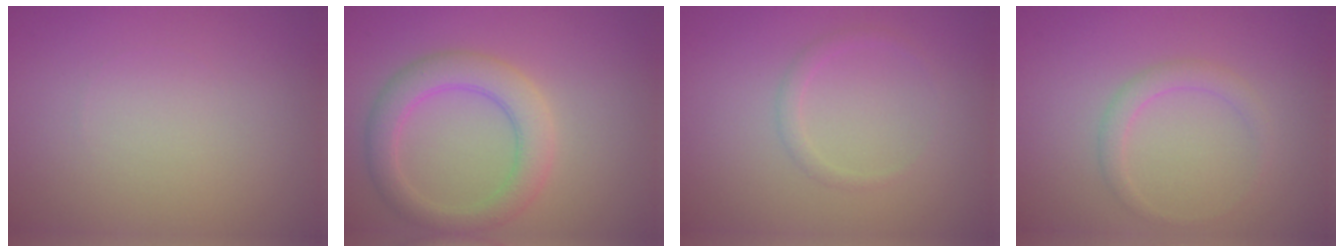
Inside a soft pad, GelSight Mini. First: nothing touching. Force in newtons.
{"total": 4.3, "press": 4.3, "slide": 0.2}
{"total": 1.0, "press": 1.0, "slide": 0.1}
{"total": 1.6, "press": 1.6, "slide": 0.0}